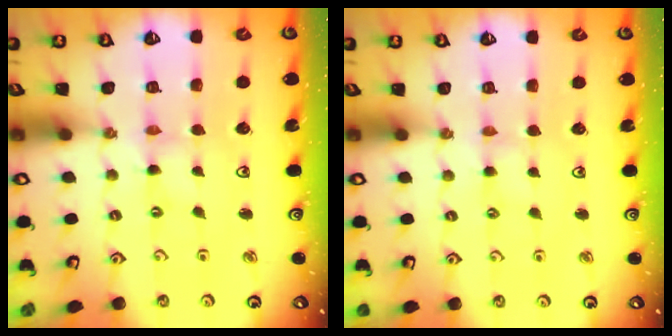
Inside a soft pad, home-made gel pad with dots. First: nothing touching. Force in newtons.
{"total": 2.3, "press": 2.3, "slide": 0.5}